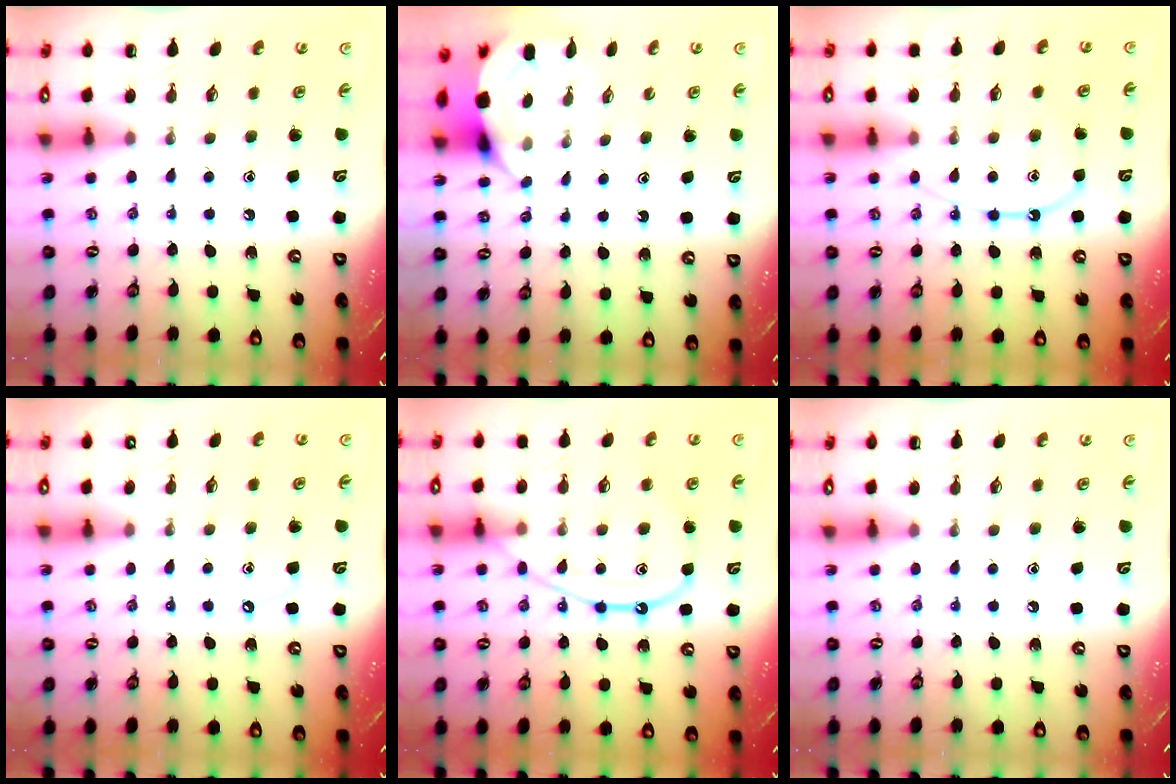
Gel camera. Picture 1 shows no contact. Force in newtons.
{"total": 3.9, "press": 3.9, "slide": 0.3}
{"total": 10.5, "press": 10.5, "slide": 0.7}
{"total": 3.1, "press": 3.1, "slide": 0.5}
{"total": 12.2, "press": 12.1, "slide": 0.8}
{"total": 0.0}